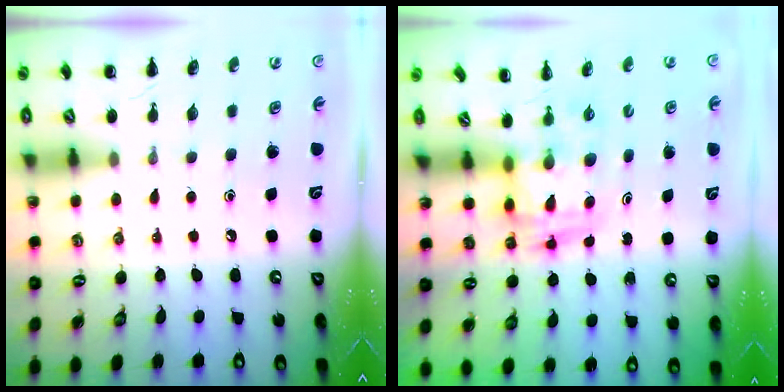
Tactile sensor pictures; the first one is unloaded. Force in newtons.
{"total": 3.4, "press": 3.4, "slide": 0.6}